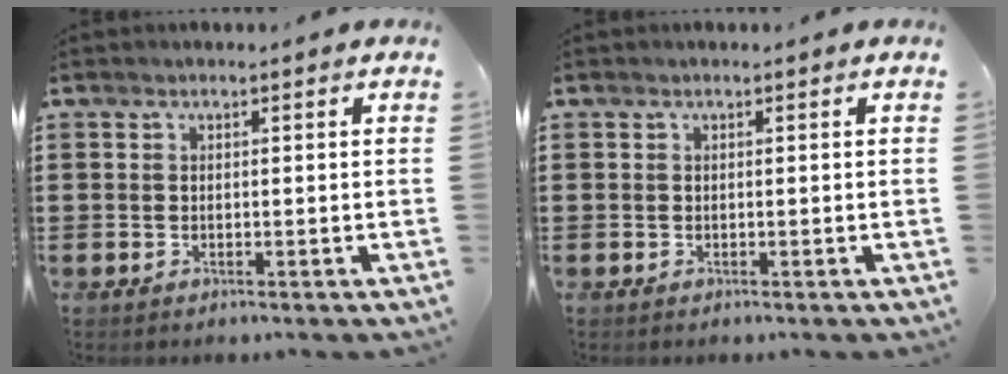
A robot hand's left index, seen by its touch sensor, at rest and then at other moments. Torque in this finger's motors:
{"motor_torque": [0.00, 0.00, 0.00, 0.00]}